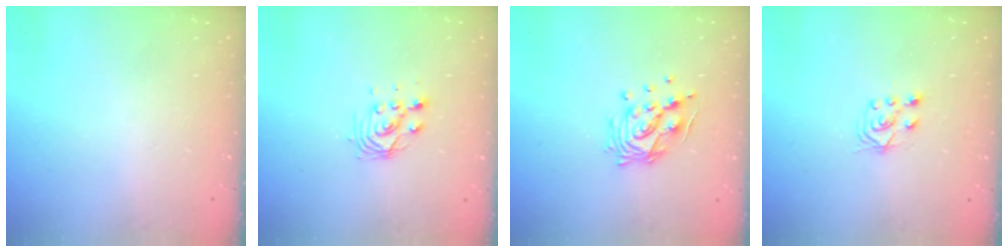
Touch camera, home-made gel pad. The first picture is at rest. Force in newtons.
{"total": 5.0, "press": 5.0, "slide": 0.2}
{"total": 12.0, "press": 11.9, "slide": 1.2}
{"total": 5.5, "press": 5.5, "slide": 0.4}